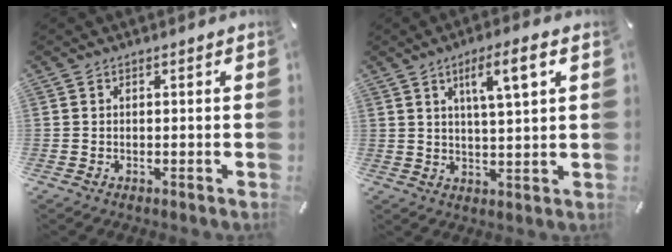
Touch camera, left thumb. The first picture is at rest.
{"total": 8.2, "force": [3.9, 1.6, 7.0], "torque": [-0.120, -0.006, 0.059]}